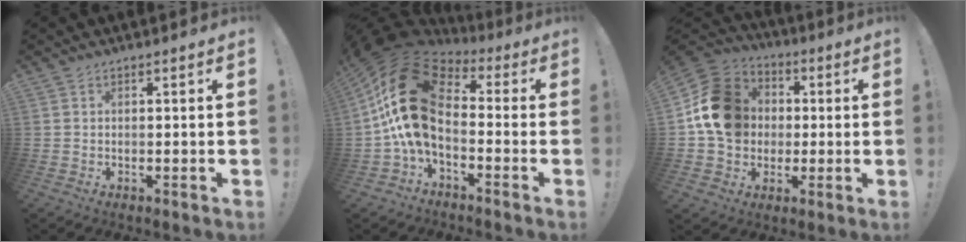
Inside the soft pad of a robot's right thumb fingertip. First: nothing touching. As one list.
[{"total": 22.5, "force": [2.0, 12.9, 18.3], "torque": [-0.356, -0.003, 0.043]}, {"total": 17.2, "force": [1.6, 14.9, 8.4], "torque": [-0.133, 0.013, 0.042]}]